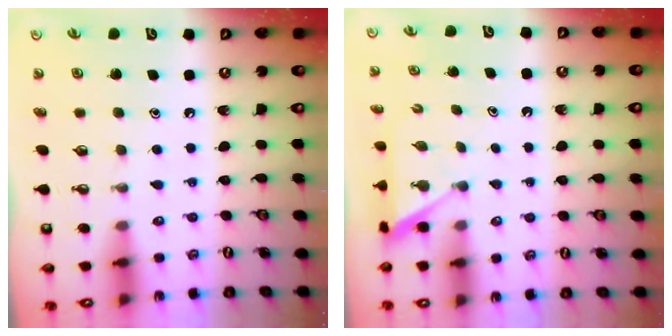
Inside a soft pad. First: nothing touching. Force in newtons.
{"total": 2.0, "press": 2.0, "slide": 0.3}